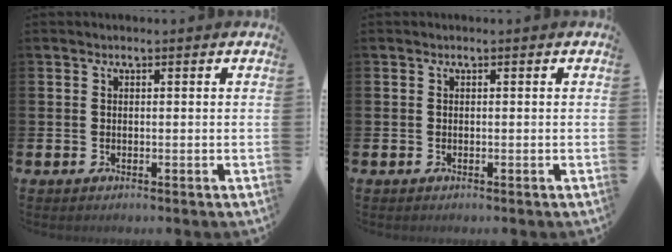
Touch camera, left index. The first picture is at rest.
{"total": 0.0}